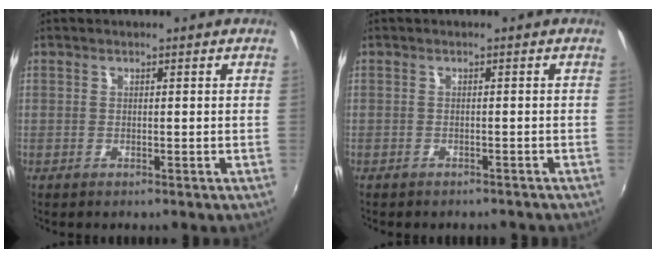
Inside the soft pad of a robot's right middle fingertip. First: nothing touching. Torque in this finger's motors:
{"motor_torque": [0.95, -1.19, 0.19, 0.06]}